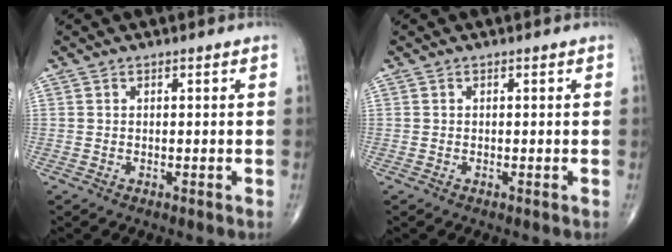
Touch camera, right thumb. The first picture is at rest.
{"total": 0.0}